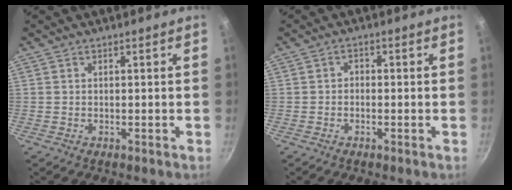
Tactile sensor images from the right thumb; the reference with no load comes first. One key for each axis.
{"total": 1.5, "fx": -0.6, "fy": 1.1, "fz": 0.7, "tx": -0.009, "ty": 0.010, "tz": -0.014}